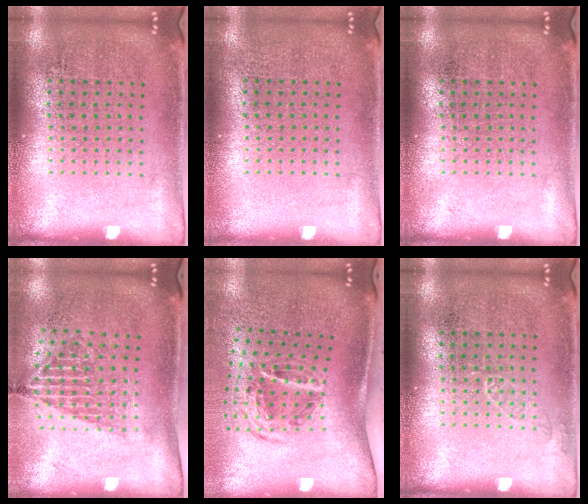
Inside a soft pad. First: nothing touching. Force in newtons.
{"total": 0.0}
{"total": 0.0}
{"total": 1.6, "press": 1.2, "slide": 1.0}
{"total": 1.9, "press": 1.2, "slide": 1.4}
{"total": 0.7, "press": 0.7, "slide": 0.1}